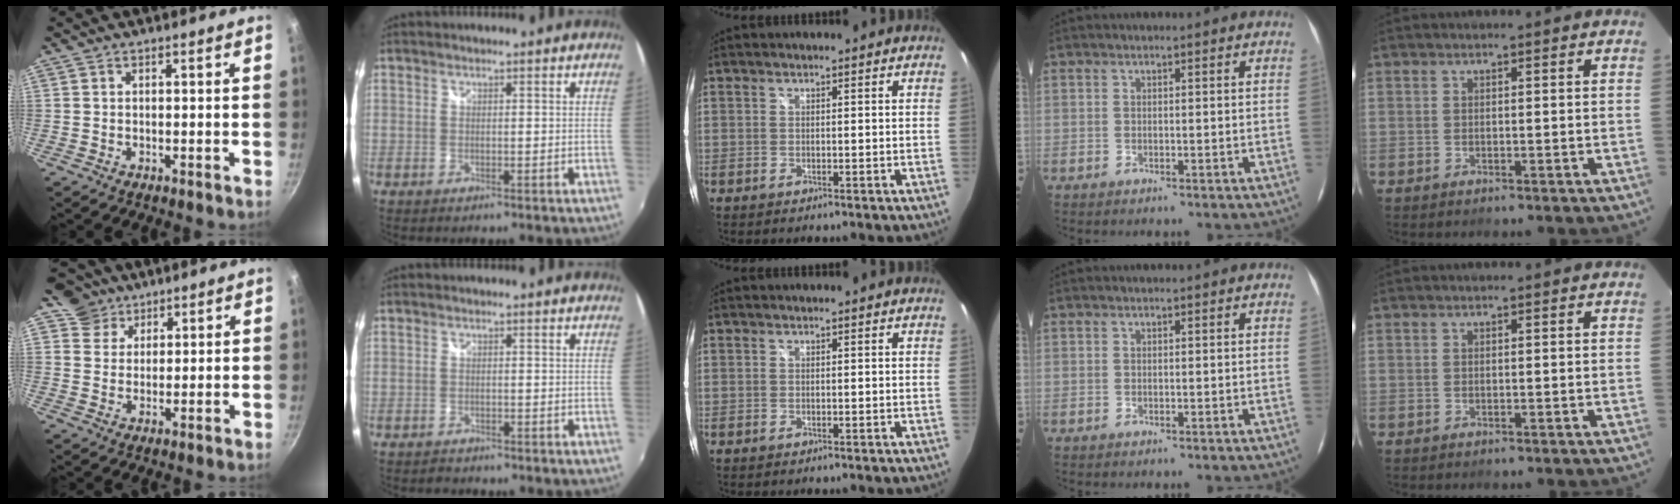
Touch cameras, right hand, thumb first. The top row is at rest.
{"thumb": {"total": 5.8, "force": [3.8, 4.4, 0.2], "torque": [0.034, -0.005, 0.059]}, "index": {"total": 1.2, "force": [-1.1, 0.4, -0.1], "torque": [-0.002, 0.001, -0.018]}}